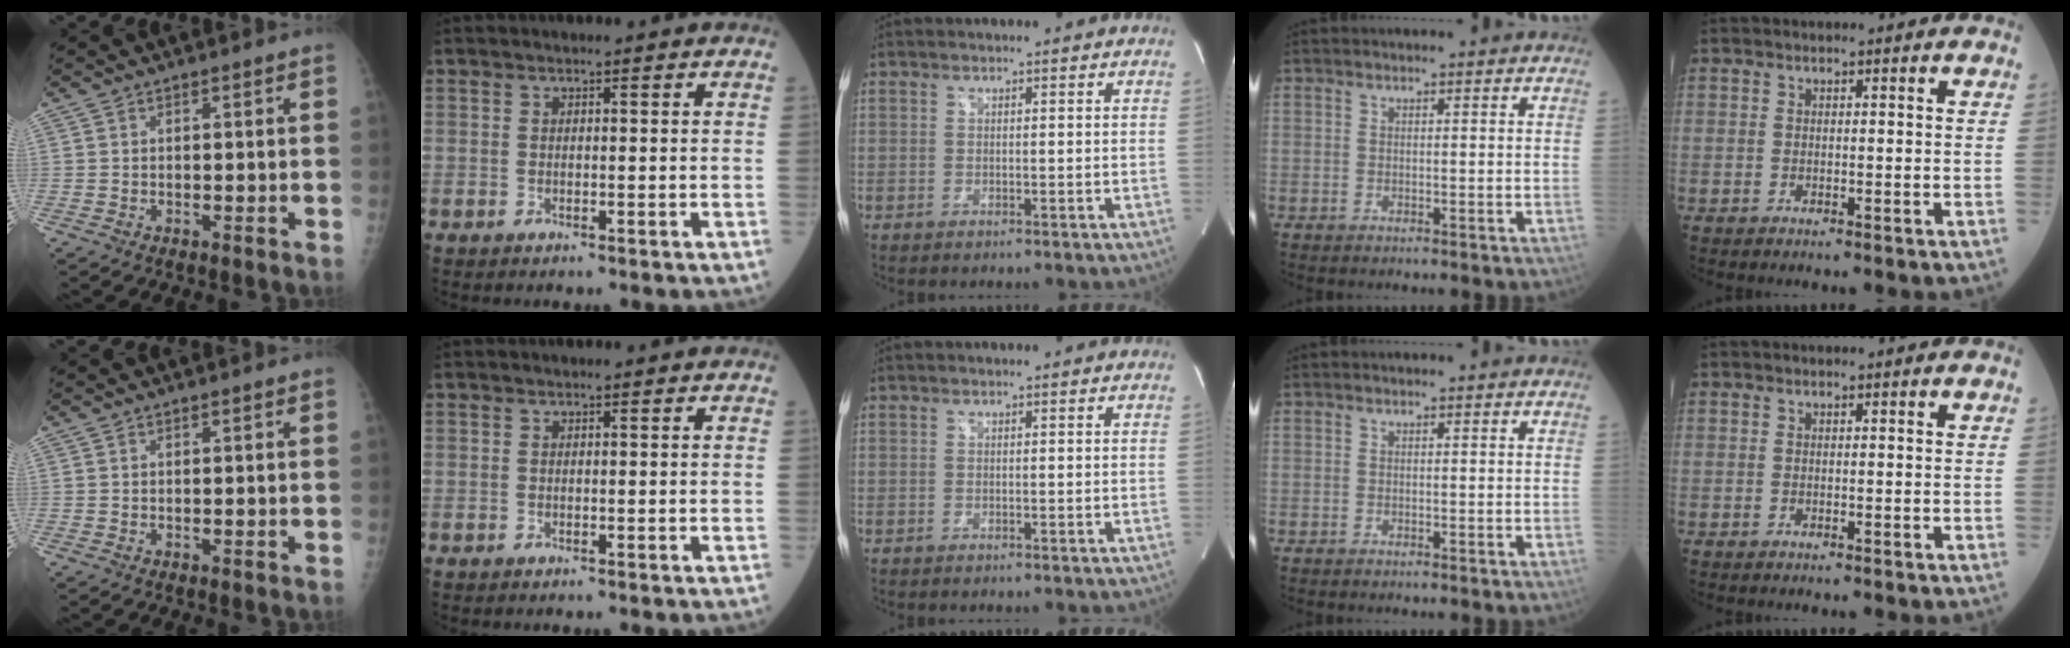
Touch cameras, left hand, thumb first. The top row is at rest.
{}